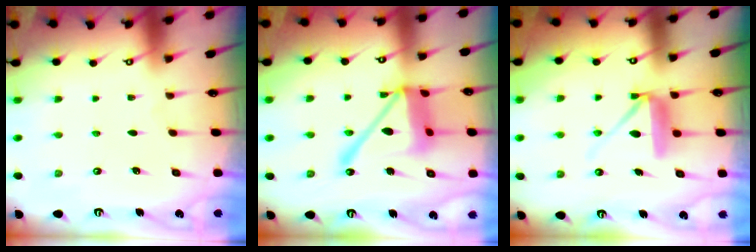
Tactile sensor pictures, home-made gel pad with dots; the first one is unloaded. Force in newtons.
{"total": 17.7, "press": 17.7, "slide": 1.6}
{"total": 10.1, "press": 10.1, "slide": 0.7}